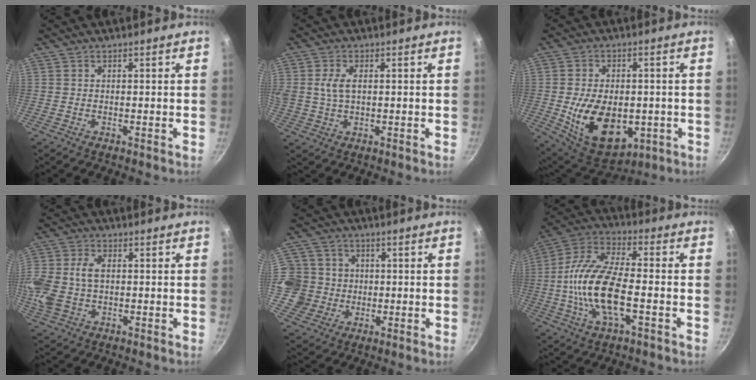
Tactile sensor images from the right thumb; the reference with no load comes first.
{"total": 4.9, "force": [0.8, 3.0, 3.8], "torque": [-0.070, 0.005, 0.015]}
{"total": 17.0, "force": [-3.0, 11.0, 12.6], "torque": [-0.182, -0.006, -0.026]}
{"total": 12.8, "force": [0.1, 8.9, 9.2], "torque": [-0.213, 0.015, -0.001]}
{"total": 9.8, "force": [-0.2, 9.6, 2.1], "torque": [-0.008, 0.012, -0.013]}
{"total": 16.7, "force": [-3.0, 6.8, 14.9], "torque": [-0.285, 0.032, -0.074]}